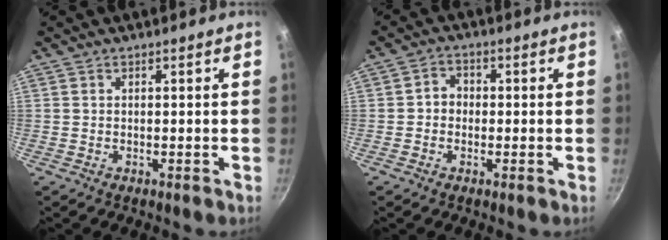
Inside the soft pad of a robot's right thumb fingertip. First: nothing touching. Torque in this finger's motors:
{"motor_torque": [-0.15, 0.10, 0.33, -0.23, 0.00]}